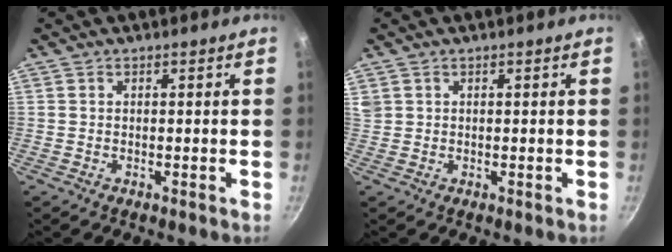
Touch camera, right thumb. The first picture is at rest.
{"total": 1.6, "force": [0.9, 1.2, 0.6], "torque": [-0.011, 0.005, 0.023]}